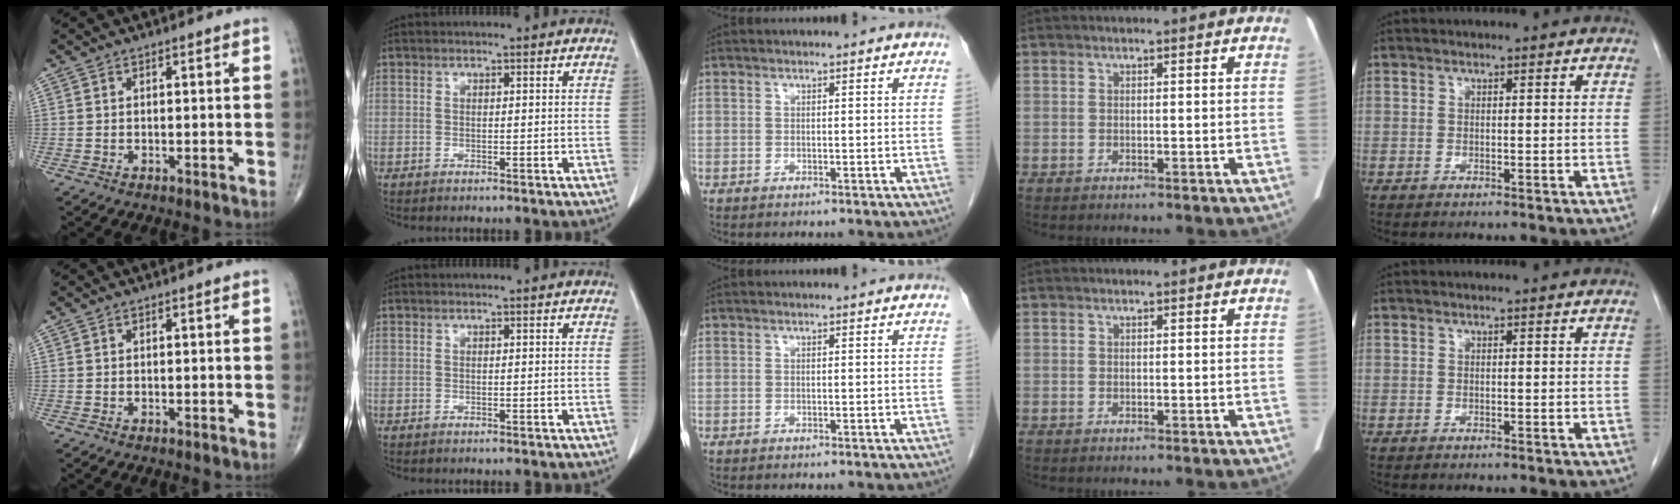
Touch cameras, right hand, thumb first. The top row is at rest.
{}